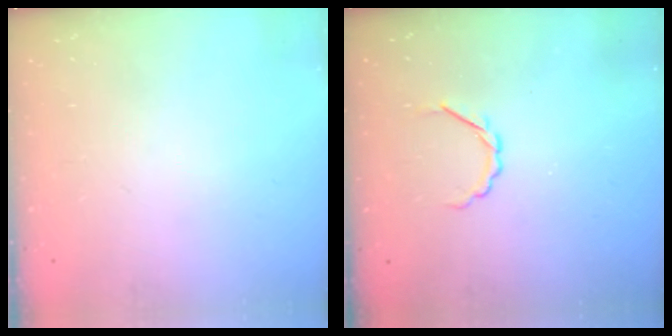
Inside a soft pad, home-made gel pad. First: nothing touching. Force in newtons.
{"total": 2.5, "press": 2.4, "slide": 0.8}